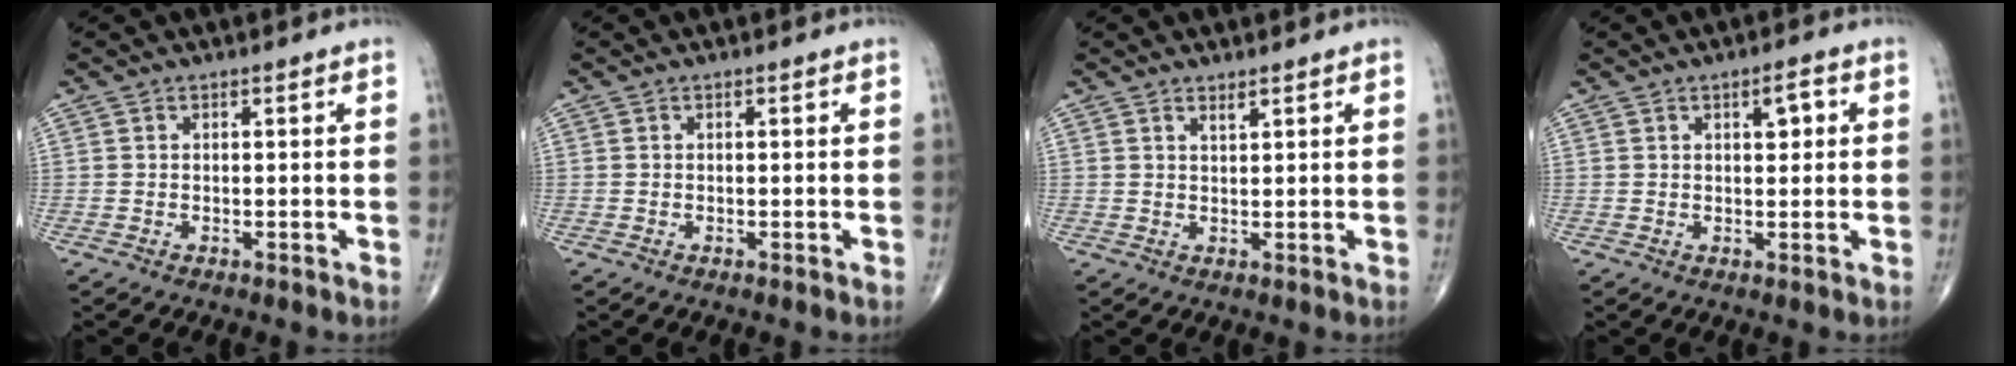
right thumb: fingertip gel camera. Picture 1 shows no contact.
{"total": 0.0}
{"total": 1.3, "force": [1.1, 0.3, 0.7], "torque": [-0.009, -0.010, 0.020]}
{"total": 3.4, "force": [1.1, 1.4, 2.9], "torque": [-0.035, -0.001, 0.014]}